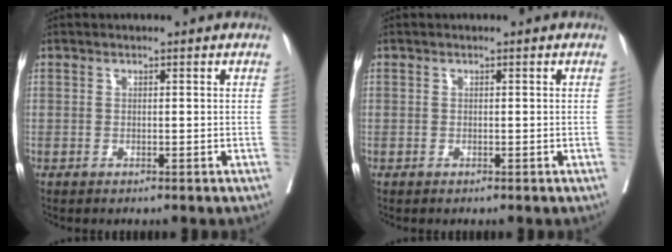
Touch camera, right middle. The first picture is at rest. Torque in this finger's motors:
{"motor_torque": [0.36, -0.35, -0.22, -0.21]}